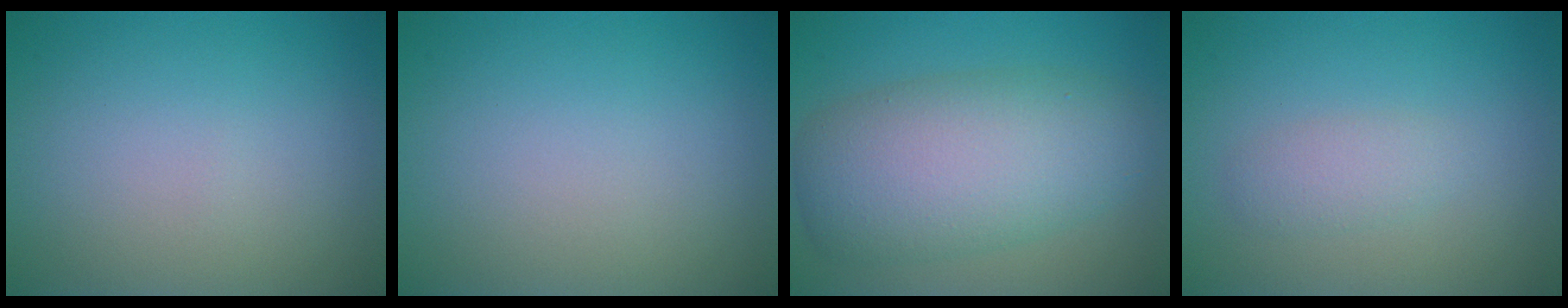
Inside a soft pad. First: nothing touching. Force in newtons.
{"total": 0.0}
{"total": 8.6, "press": 8.6, "slide": 0.7}
{"total": 1.7, "press": 1.7, "slide": 0.1}